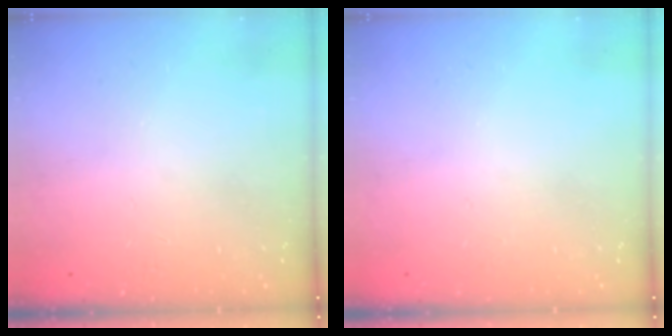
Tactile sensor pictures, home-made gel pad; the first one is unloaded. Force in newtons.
{"total": 0.0}